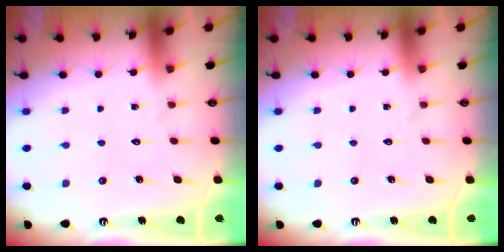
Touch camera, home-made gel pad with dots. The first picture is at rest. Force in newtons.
{"total": 0.0}